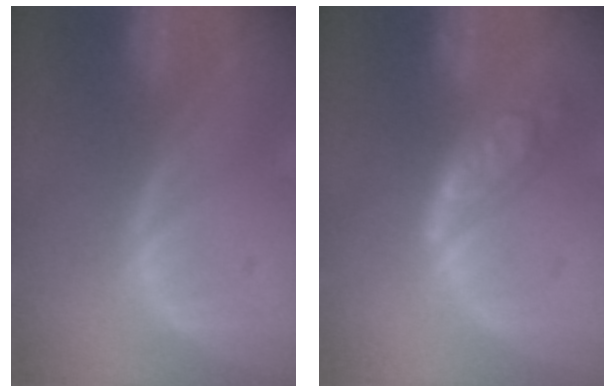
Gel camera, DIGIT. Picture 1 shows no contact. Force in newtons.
{"total": 6.4, "press": 5.6, "slide": 3.1}